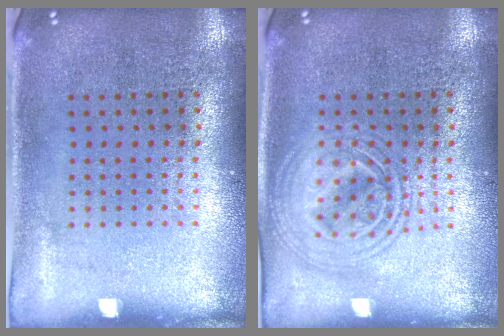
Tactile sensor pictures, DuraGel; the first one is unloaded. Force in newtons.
{"total": 2.8, "press": 2.8, "slide": 0.4}